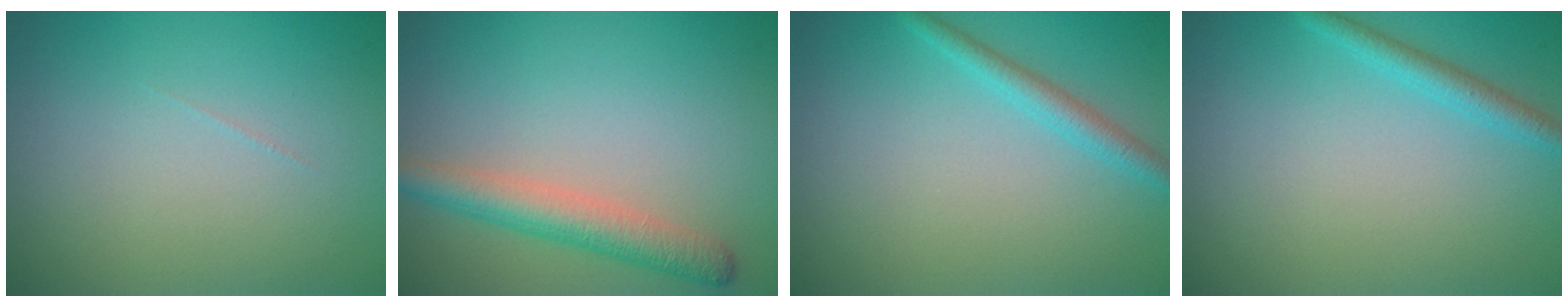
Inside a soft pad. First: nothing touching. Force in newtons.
{"total": 3.8, "press": 3.8, "slide": 0.1}
{"total": 2.0, "press": 2.0, "slide": 0.0}
{"total": 1.9, "press": 1.9, "slide": 0.2}